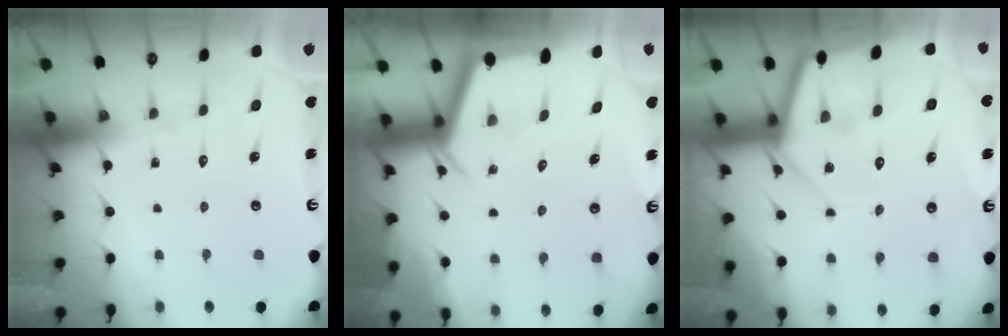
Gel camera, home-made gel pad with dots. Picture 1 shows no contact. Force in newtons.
{"total": 2.6, "press": 2.6, "slide": 0.3}
{"total": 11.1, "press": 11.1, "slide": 0.9}